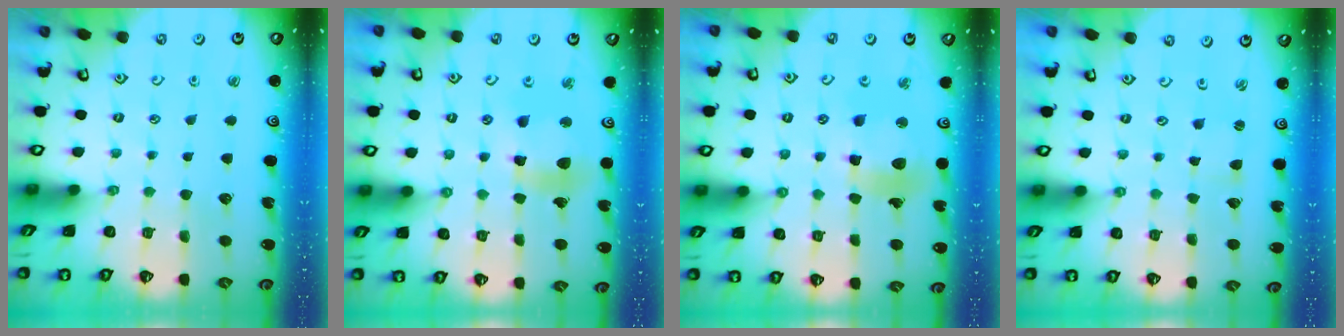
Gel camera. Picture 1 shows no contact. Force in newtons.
{"total": 10.3, "press": 10.2, "slide": 1.4}
{"total": 12.7, "press": 12.6, "slide": 1.7}
{"total": 2.0, "press": 2.0, "slide": 0.4}